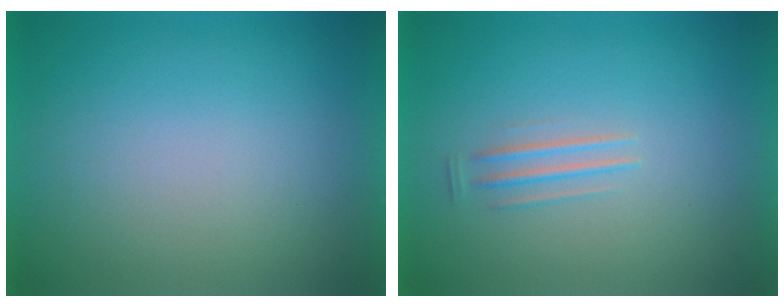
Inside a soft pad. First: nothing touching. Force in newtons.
{"total": 1.4}